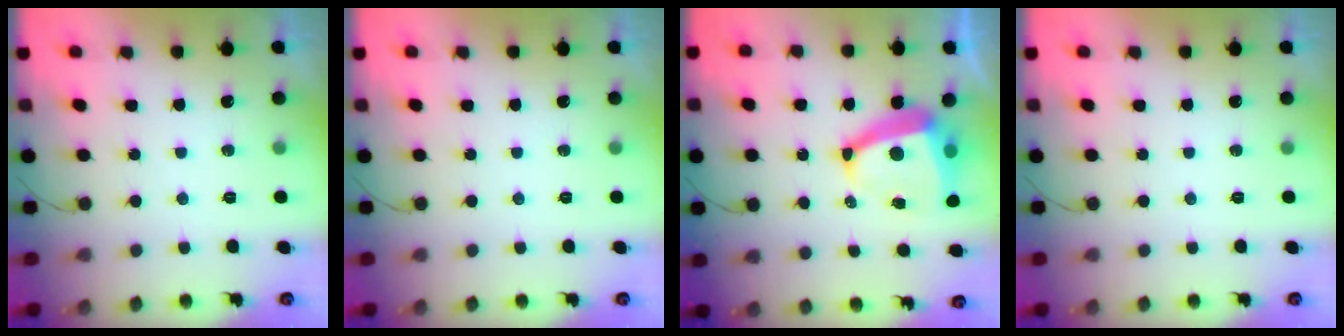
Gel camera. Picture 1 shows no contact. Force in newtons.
{"total": 0.0}
{"total": 10.3, "press": 10.2, "slide": 1.2}
{"total": 0.0}